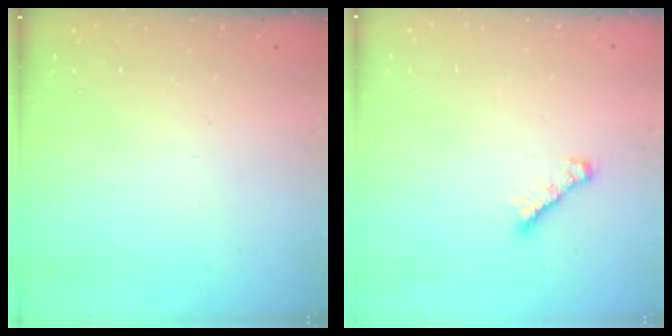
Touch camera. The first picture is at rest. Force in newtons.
{"total": 1.9, "press": 1.8, "slide": 0.6}